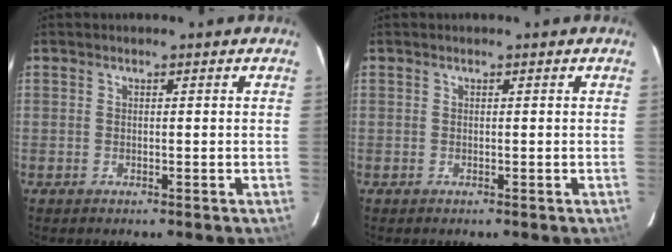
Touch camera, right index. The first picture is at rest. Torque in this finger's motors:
{"motor_torque": [0.00, 0.00, 0.01, 0.00]}